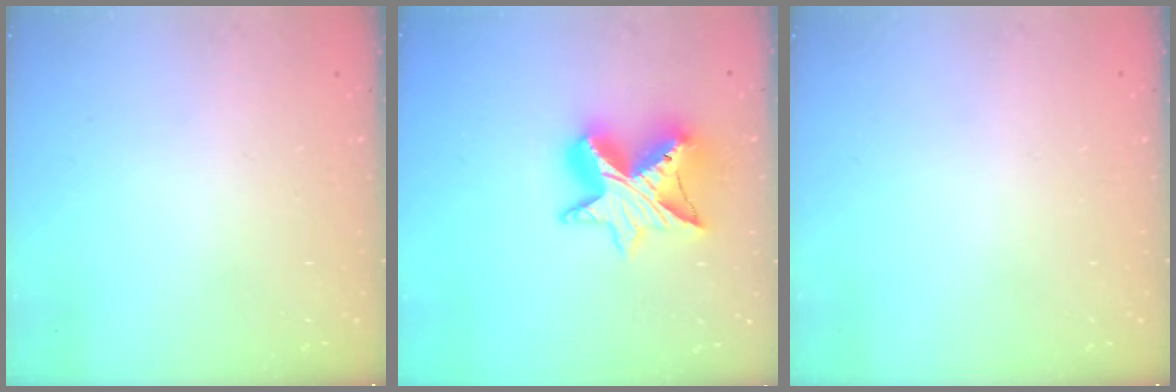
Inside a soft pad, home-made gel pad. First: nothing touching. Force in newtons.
{"total": 13.3, "press": 13.2, "slide": 0.9}
{"total": 0.0}